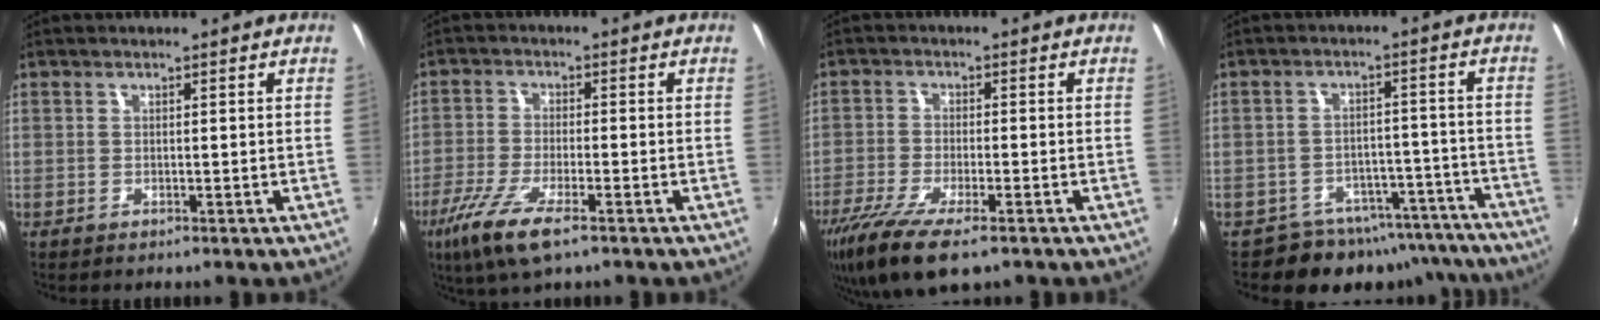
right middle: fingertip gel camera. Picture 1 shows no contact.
{"total": 9.5, "force": [-5.8, 2.2, 7.3], "torque": [-0.166, -0.029, -0.111]}
{"total": 11.7, "force": [-7.8, 3.3, 8.1], "torque": [-0.182, -0.043, -0.143]}
{"total": 12.5, "force": [-10.5, 6.2, 2.7], "torque": [-0.046, 0.027, -0.124]}